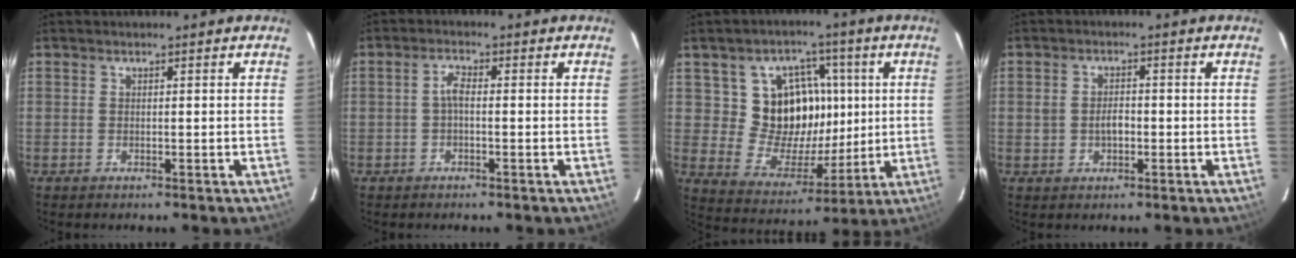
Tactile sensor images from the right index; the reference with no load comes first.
{"total": 2.1, "force": [-0.5, 0.8, 1.8], "torque": [-0.039, 0.008, -0.010]}
{"total": 13.7, "force": [3.1, 11.9, 6.0], "torque": [-0.121, 0.008, 0.067]}
{"total": 3.1, "force": [-0.5, 2.1, 2.3], "torque": [-0.043, 0.006, -0.006]}